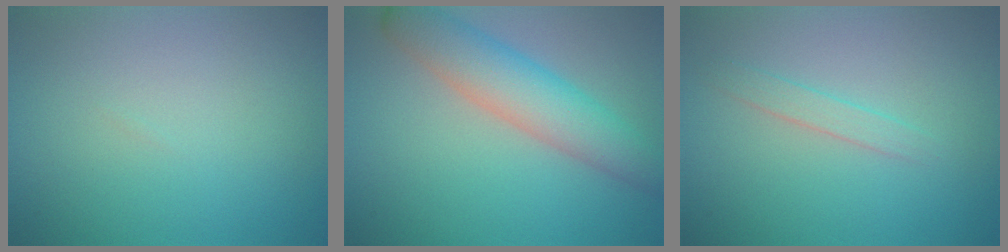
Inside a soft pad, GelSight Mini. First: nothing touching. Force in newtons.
{"total": 5.6, "press": 5.6, "slide": 0.3}
{"total": 1.3, "press": 1.3, "slide": 0.1}